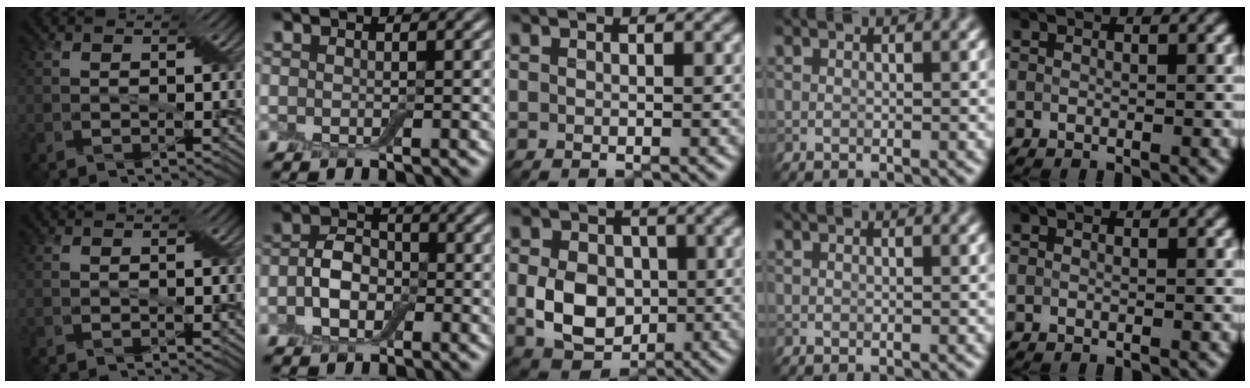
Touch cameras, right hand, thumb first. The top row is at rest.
{"index": {"total": 3.3, "force": [-0.8, 2.4, 2.1], "torque": [-0.036, 0.006, -0.020]}, "middle": {"total": 6.2, "force": [-0.8, 4.8, 3.7], "torque": [-0.073, -0.006, -0.018]}}